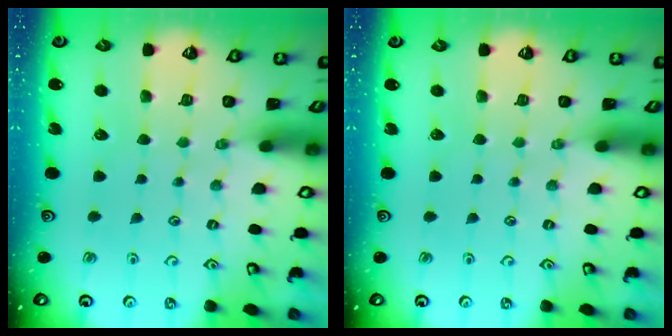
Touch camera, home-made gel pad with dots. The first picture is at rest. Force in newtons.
{"total": 0.0}